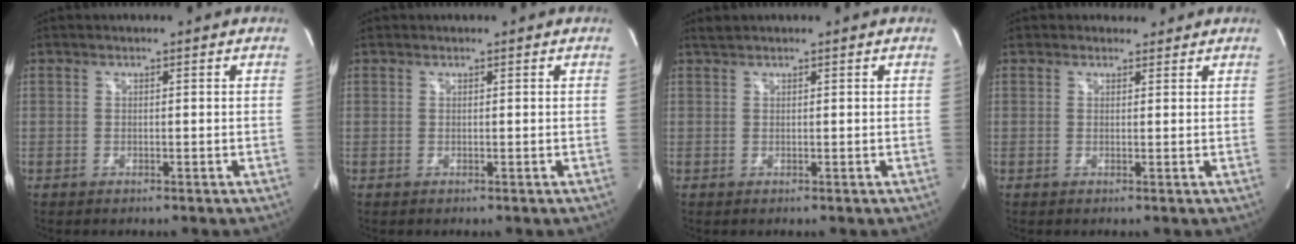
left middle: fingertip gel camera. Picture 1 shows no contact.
{"total": 0.0}
{"total": 0.8, "force": [0.8, -0.1, 0.1], "torque": [-0.011, 0.009, 0.021]}
{"total": 1.9, "force": [1.6, 1.0, -0.2], "torque": [0.000, 0.011, 0.021]}